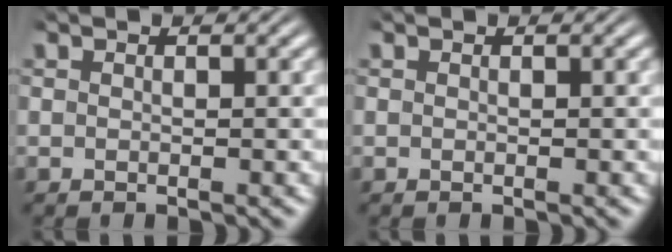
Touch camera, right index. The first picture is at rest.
{"total": 0.0}